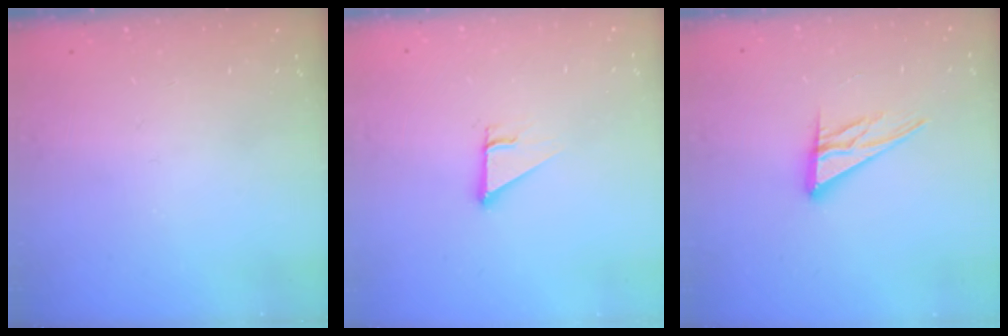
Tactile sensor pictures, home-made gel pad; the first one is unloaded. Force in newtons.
{"total": 2.5, "press": 2.5, "slide": 0.1}
{"total": 11.6, "press": 11.5, "slide": 1.0}